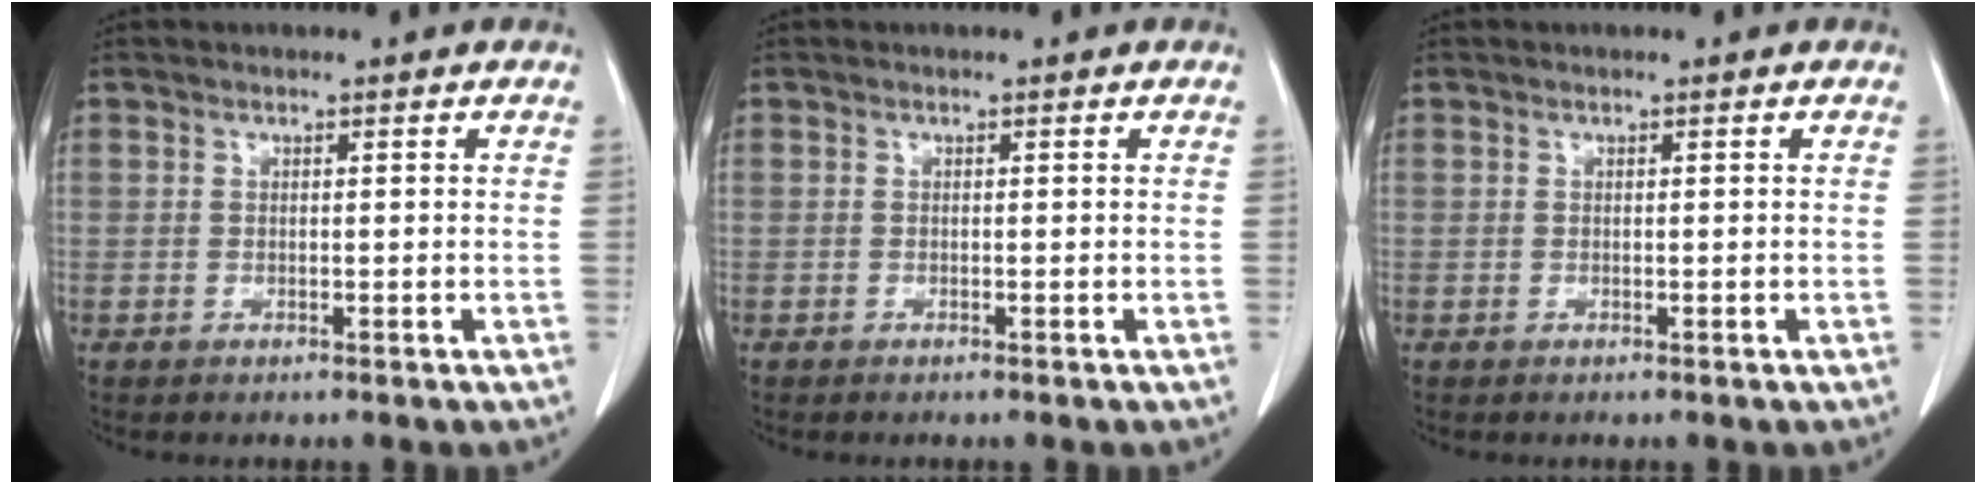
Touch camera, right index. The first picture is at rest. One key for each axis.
{"total": 0.0}
{"total": 0.0}